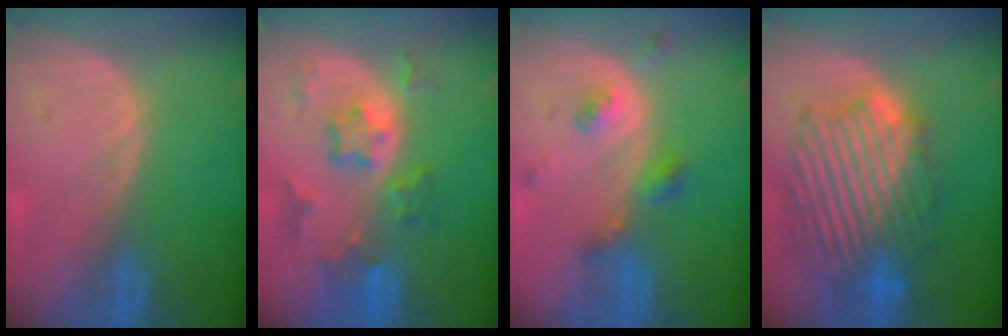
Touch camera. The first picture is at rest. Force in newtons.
{"total": 7.4, "press": 6.6, "slide": 3.4}
{"total": 4.9, "press": 4.3, "slide": 2.2}
{"total": 12.7, "press": 12.6, "slide": 1.1}